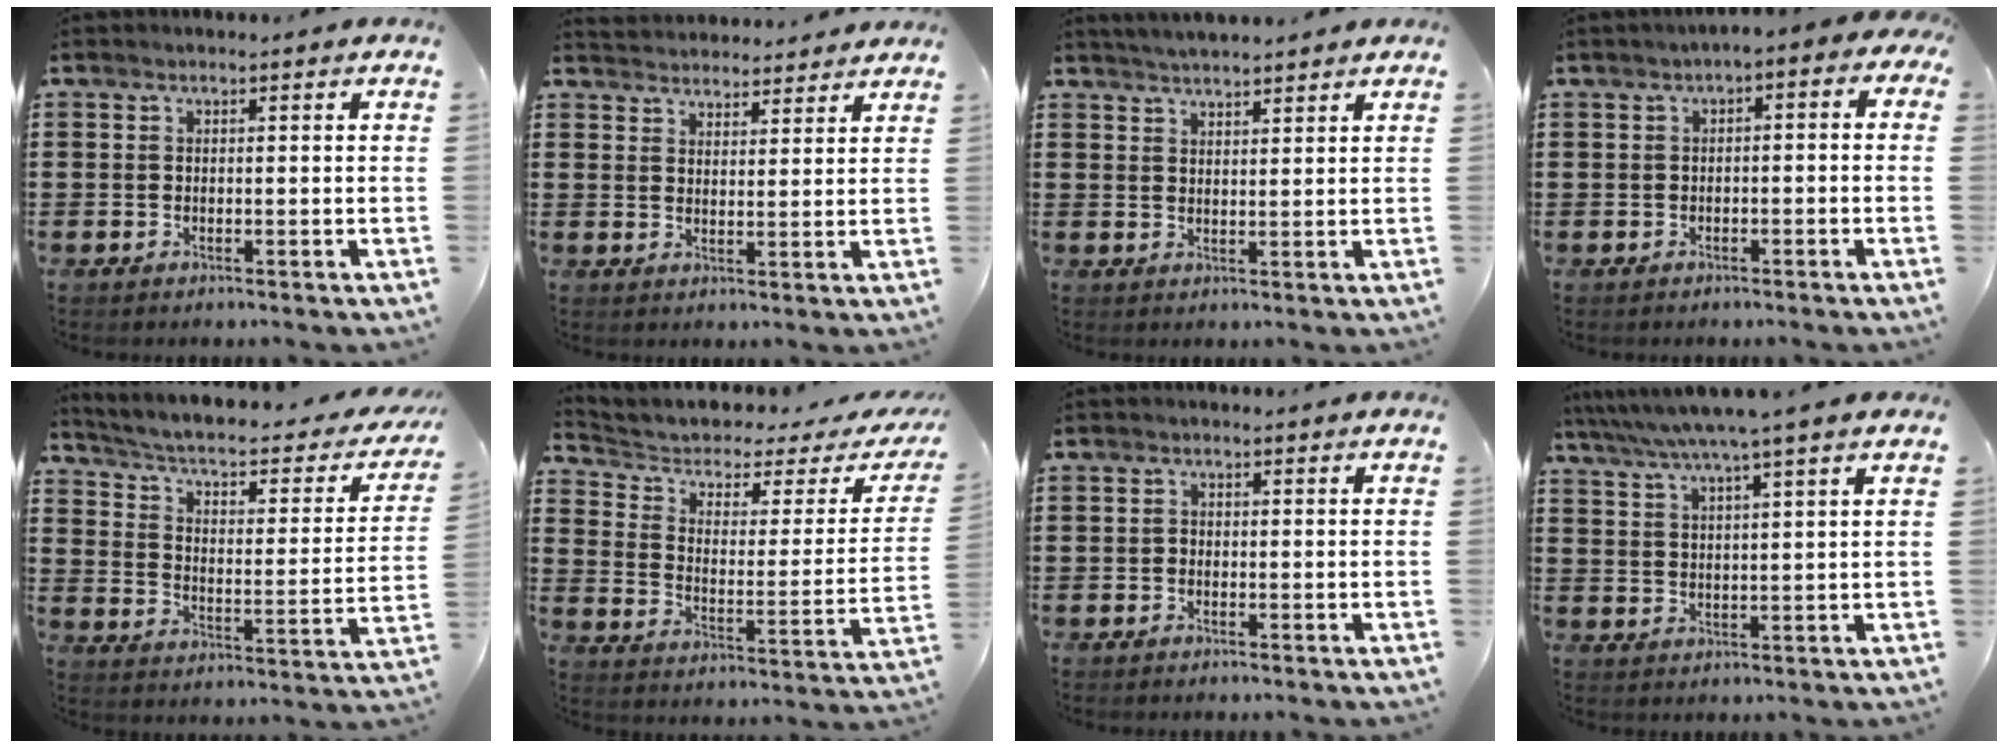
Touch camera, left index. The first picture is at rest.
{"total": 3.2, "force": [3.1, 0.3, -0.5], "torque": [-0.003, -0.013, 0.058]}
{"total": 2.7, "force": [2.7, -0.2, 0.2], "torque": [-0.010, -0.006, 0.050]}
{"total": 2.3, "force": [-1.9, 0.7, 1.0], "torque": [-0.022, 0.005, -0.043]}
{"total": 4.4, "force": [2.9, 0.9, 3.2], "torque": [-0.076, -0.027, 0.040]}
{"total": 3.1, "force": [1.6, 1.8, 2.0], "torque": [-0.056, -0.014, 0.017]}
{"total": 0.7, "force": [-0.5, 0.5, 0.2], "torque": [-0.007, 0.000, -0.009]}
{"total": 5.6, "force": [4.6, -0.7, 3.1], "torque": [-0.076, -0.020, 0.078]}